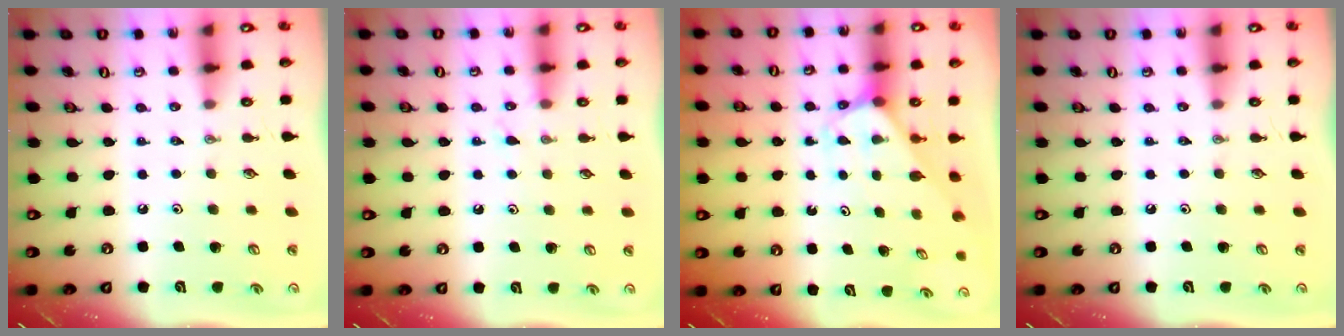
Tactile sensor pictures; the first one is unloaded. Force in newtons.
{"total": 6.0, "press": 6.0, "slide": 0.7}
{"total": 2.3, "press": 2.3, "slide": 0.2}
{"total": 0.0}